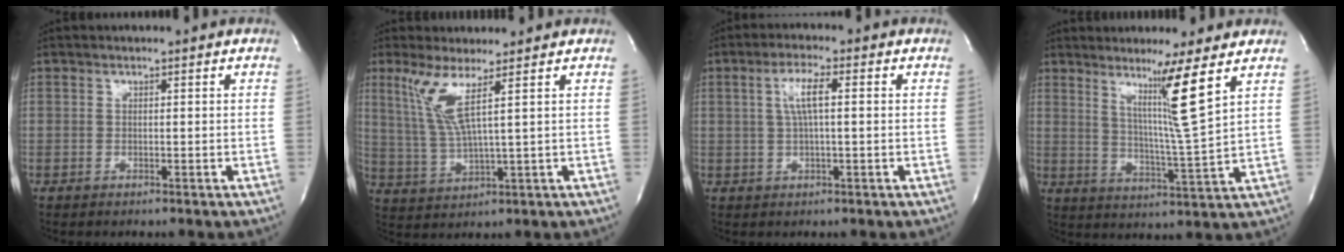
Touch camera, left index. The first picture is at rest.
{"total": 6.2, "force": [2.9, -0.5, 5.5], "torque": [-0.123, -0.008, 0.066]}
{"total": 4.8, "force": [0.8, 0.7, 4.6], "torque": [-0.091, 0.007, 0.015]}
{"total": 8.7, "force": [4.6, -2.6, 6.9], "torque": [-0.120, -0.031, 0.082]}